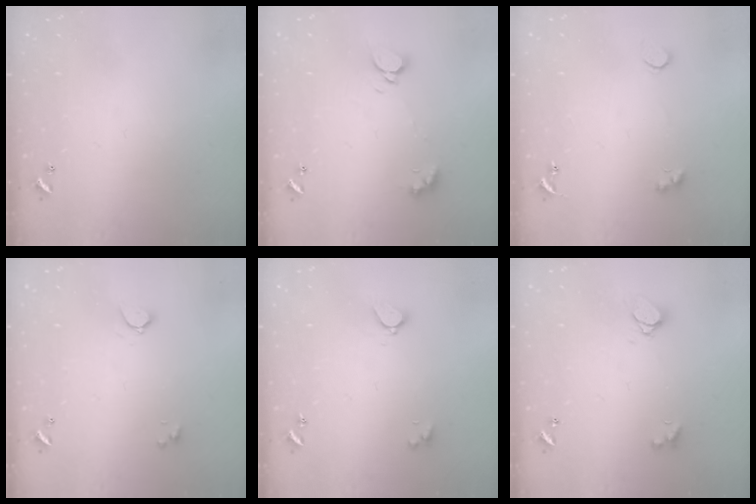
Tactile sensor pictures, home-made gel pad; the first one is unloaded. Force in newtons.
{"total": 2.9, "press": 2.9, "slide": 0.3}
{"total": 2.1, "press": 1.8, "slide": 1.0}
{"total": 0.6, "press": 0.6, "slide": 0.2}
{"total": 2.3, "press": 2.3, "slide": 0.3}
{"total": 2.1, "press": 2.1, "slide": 0.6}